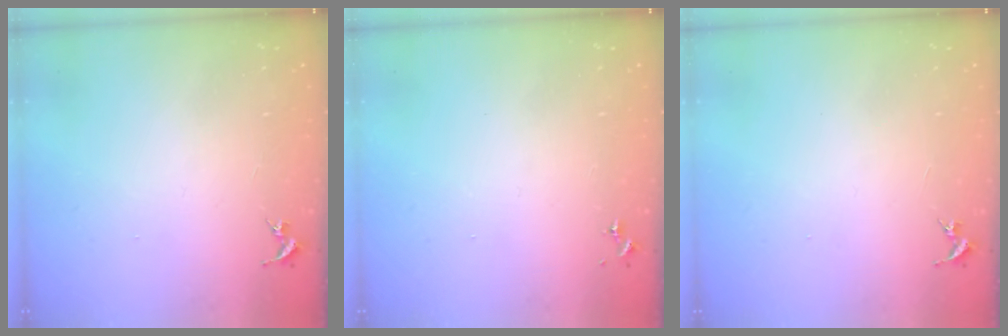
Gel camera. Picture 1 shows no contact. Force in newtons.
{"total": 0.0}
{"total": 0.0}